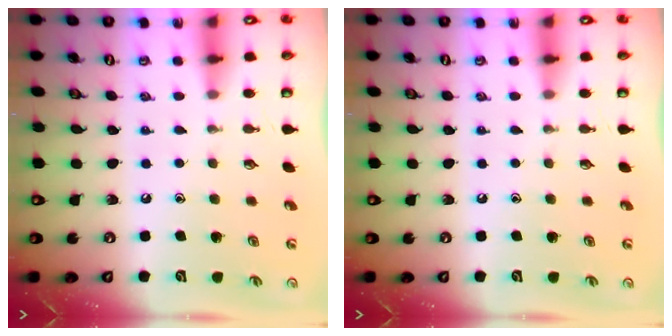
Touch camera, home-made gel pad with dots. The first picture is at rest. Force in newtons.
{"total": 0.0}